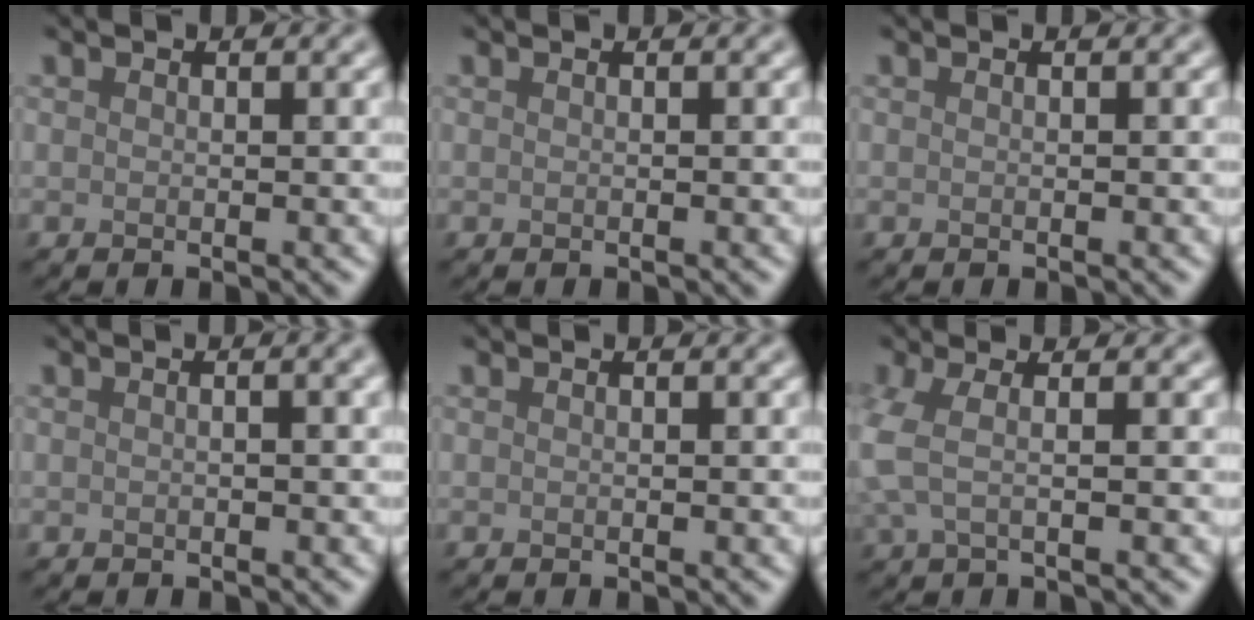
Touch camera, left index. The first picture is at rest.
{"total": 0.0}
{"total": 0.0}
{"total": 2.3, "force": [0.5, 0.9, 2.1], "torque": [-0.017, 0.005, -0.006]}
{"total": 0.0}
{"total": 2.8, "force": [0.1, 0.8, 2.6], "torque": [-0.065, 0.003, -0.006]}